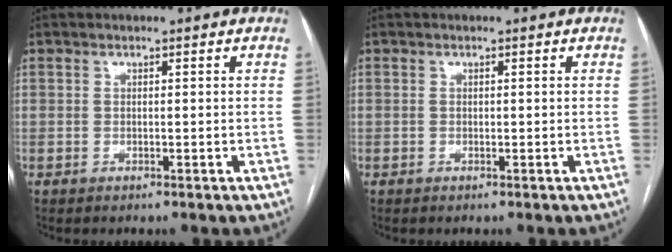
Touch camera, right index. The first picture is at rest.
{"total": 0.0}